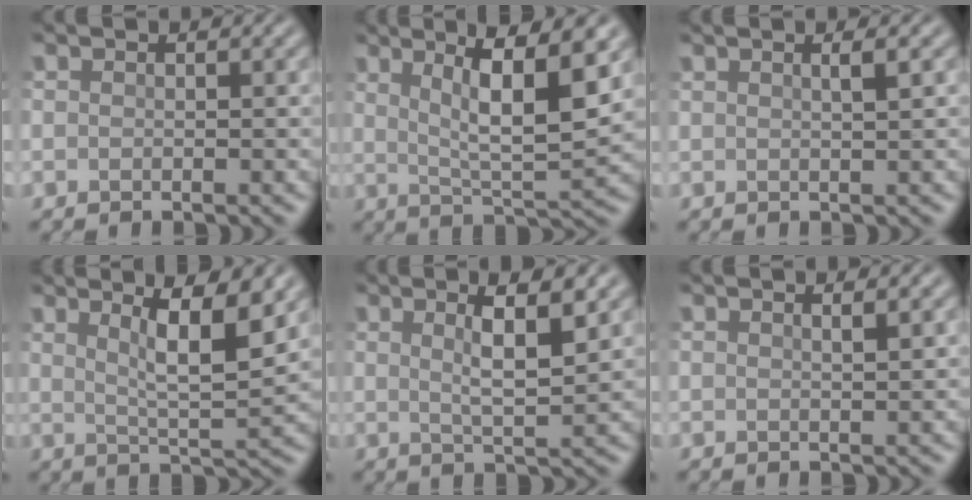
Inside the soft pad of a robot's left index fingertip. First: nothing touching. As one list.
[{"total": 8.3, "force": [2.9, 2.0, 7.5], "torque": [-0.118, -0.002, 0.051]}, {"total": 1.7, "force": [0.7, 0.5, 1.5], "torque": [-0.013, 0.005, -0.001]}, {"total": 7.2, "force": [3.4, 1.7, 6.2], "torque": [-0.084, 0.005, 0.049]}, {"total": 4.9, "force": [1.9, 1.0, 4.4], "torque": [-0.070, -0.003, 0.030]}, {"total": 1.7, "force": [1.0, 0.5, 1.2], "torque": [-0.006, 0.006, 0.002]}]